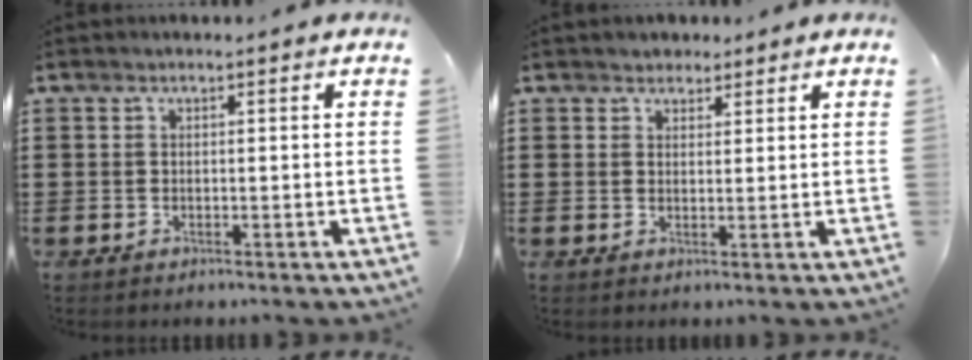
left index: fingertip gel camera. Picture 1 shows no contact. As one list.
[{"total": 2.0, "force": [1.7, 1.1, 0.0], "torque": [-0.005, 0.007, 0.033]}]